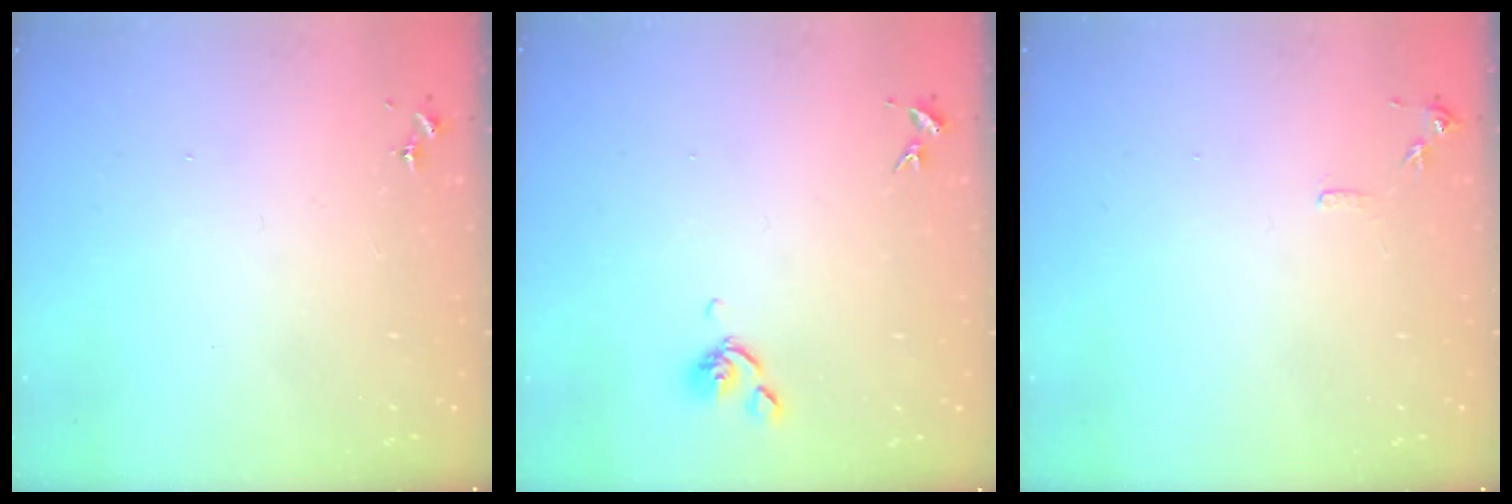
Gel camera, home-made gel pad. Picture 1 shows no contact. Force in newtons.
{"total": 6.2, "press": 6.1, "slide": 1.4}
{"total": 6.1, "press": 6.0, "slide": 0.7}